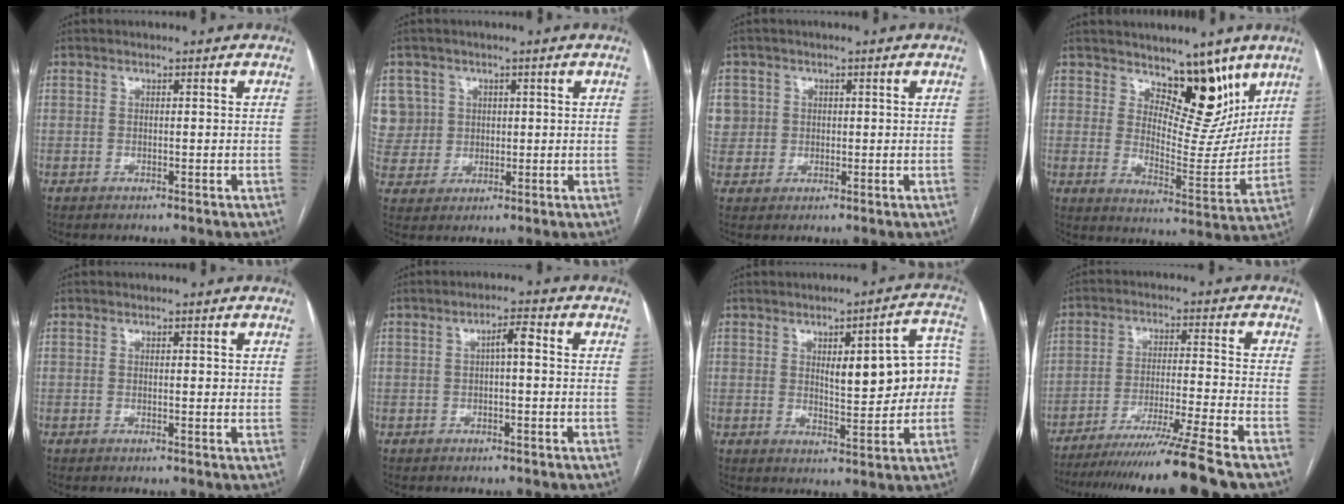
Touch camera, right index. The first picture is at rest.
{"total": 8.5, "force": [2.9, 8.0, 0.6], "torque": [-0.019, 0.032, 0.075]}
{"total": 5.4, "force": [1.4, 5.1, 0.6], "torque": [-0.010, 0.016, 0.034]}
{"total": 11.4, "force": [7.9, 4.9, 6.5], "torque": [-0.076, -0.016, 0.133]}
{"total": 0.9, "force": [0.5, 0.3, 0.7], "torque": [-0.010, -0.001, 0.004]}
{"total": 2.7, "force": [0.2, 0.5, 2.7], "torque": [-0.044, 0.008, 0.004]}
{"total": 12.3, "force": [1.1, 3.4, 11.8], "torque": [-0.145, 0.029, 0.020]}
{"total": 15.2, "force": [-12.5, -3.2, 7.9], "torque": [-0.121, -0.041, -0.201]}